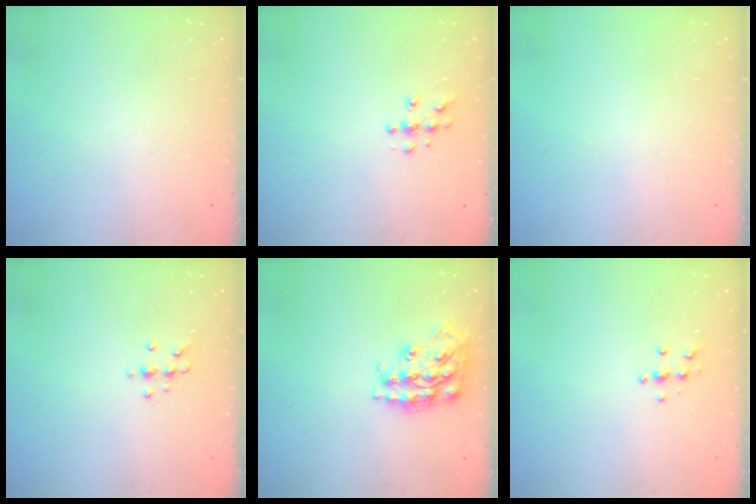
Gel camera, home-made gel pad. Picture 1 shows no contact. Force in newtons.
{"total": 4.3, "press": 4.3, "slide": 0.4}
{"total": 0.0}
{"total": 5.7, "press": 5.7, "slide": 0.8}
{"total": 17.9, "press": 17.8, "slide": 1.1}
{"total": 3.7, "press": 3.7, "slide": 0.4}